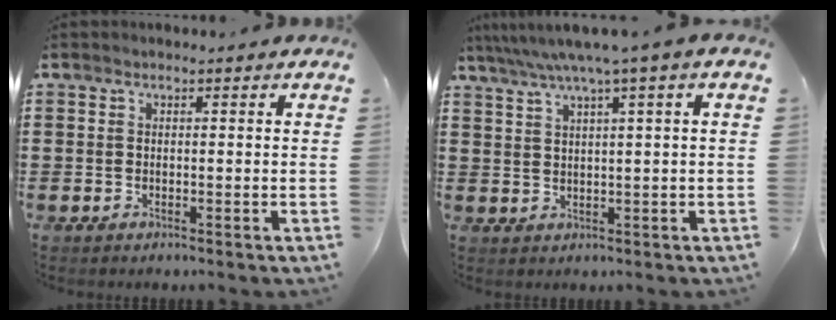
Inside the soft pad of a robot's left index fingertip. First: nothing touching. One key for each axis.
{"total": 4.0, "fx": 2.1, "fy": -0.6, "fz": 3.3, "tx": -0.071, "ty": -0.006, "tz": 0.032}